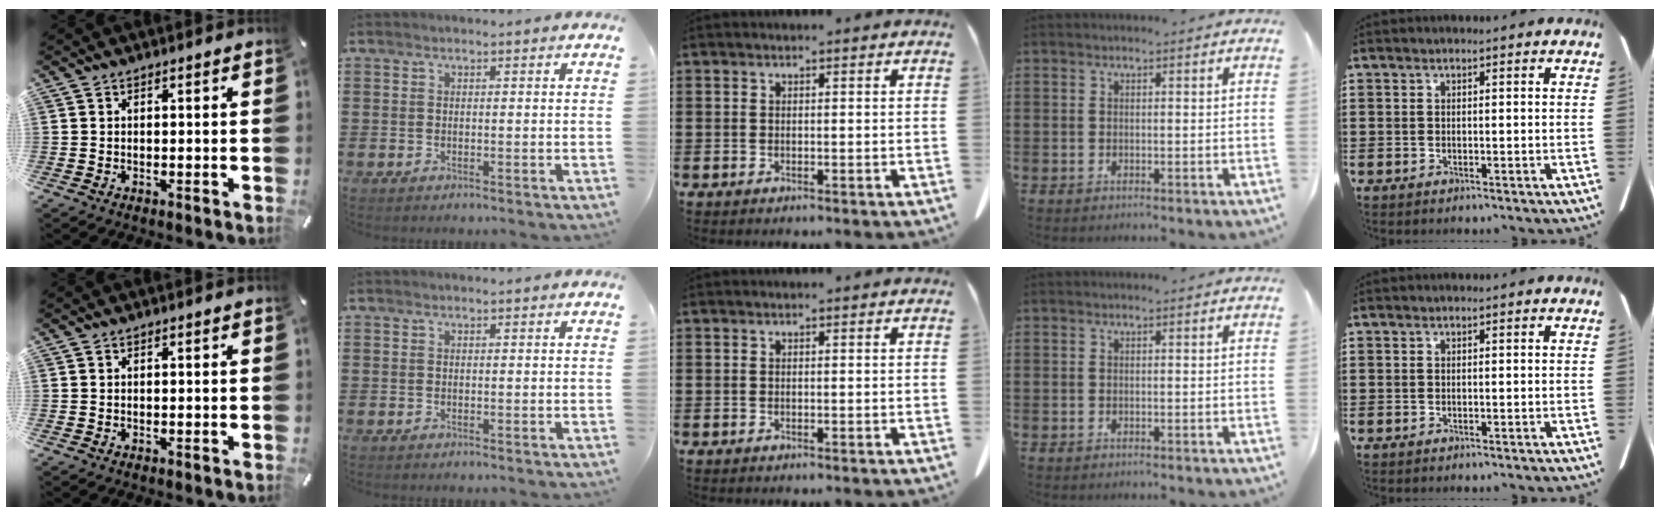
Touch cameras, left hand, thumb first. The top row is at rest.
{}